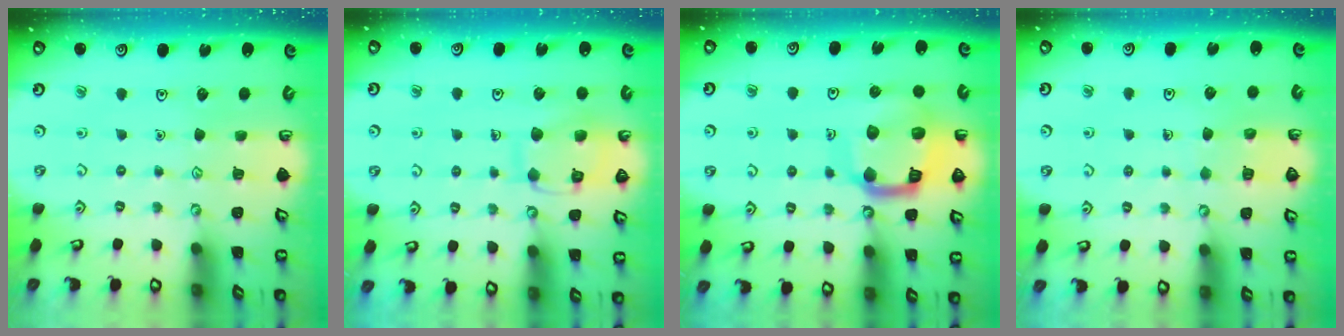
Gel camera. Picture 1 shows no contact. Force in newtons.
{"total": 11.7, "press": 11.6, "slide": 0.9}
{"total": 17.0, "press": 16.9, "slide": 1.9}
{"total": 4.8, "press": 4.8, "slide": 0.4}